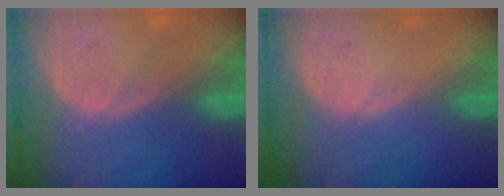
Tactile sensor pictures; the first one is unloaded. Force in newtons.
{"total": 0.0}